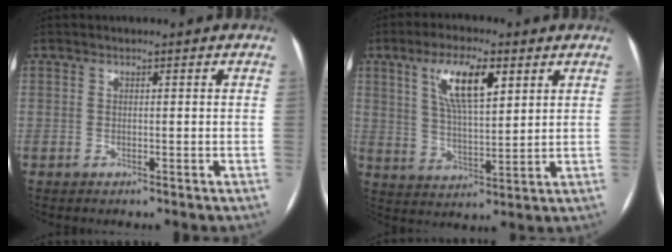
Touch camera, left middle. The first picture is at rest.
{"total": 10.2, "force": [4.6, 2.9, 8.6], "torque": [-0.160, 0.010, 0.087]}